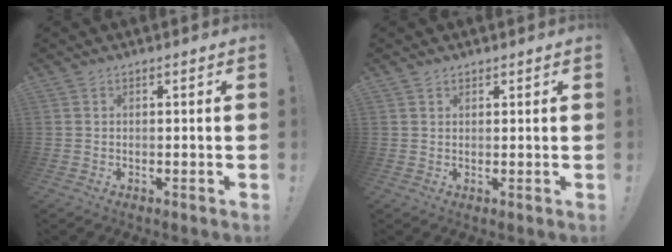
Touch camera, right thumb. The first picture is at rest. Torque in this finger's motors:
{"motor_torque": [0.20, -0.17, -0.04, 0.04, -0.07]}